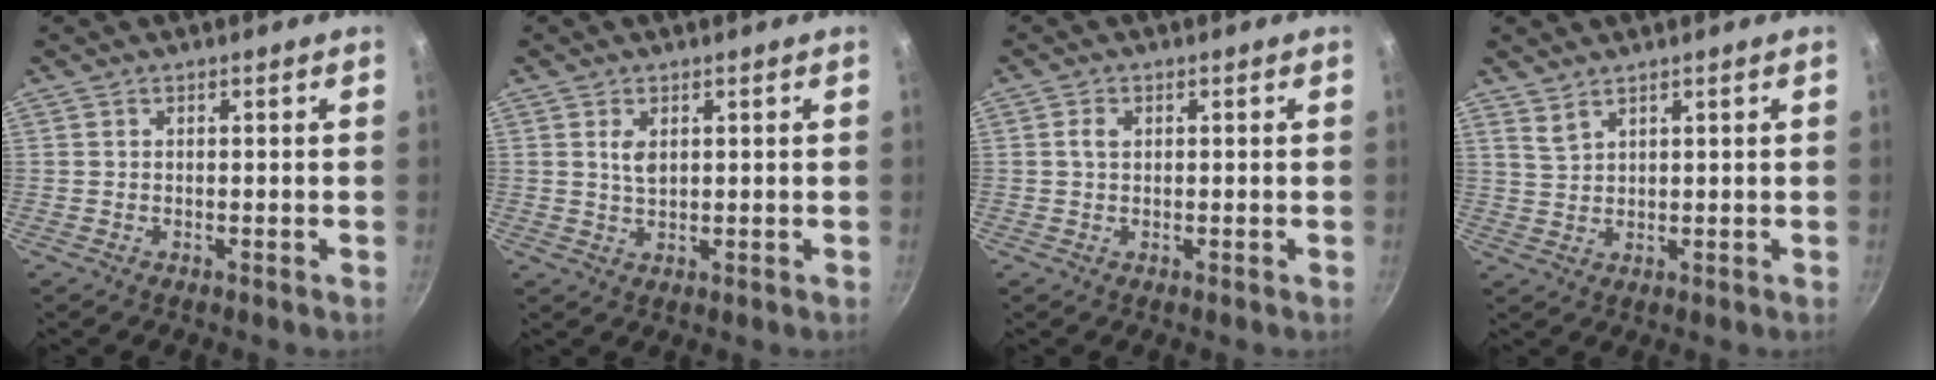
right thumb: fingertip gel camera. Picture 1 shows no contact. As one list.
[{"total": 2.8, "force": [0.9, 1.6, 2.2], "torque": [-0.036, -0.007, 0.018]}, {"total": 2.0, "force": [0.5, 1.4, 1.4], "torque": [-0.020, 0.004, 0.007]}, {"total": 2.5, "force": [2.0, 0.8, 1.1], "torque": [-0.022, -0.012, 0.045]}]